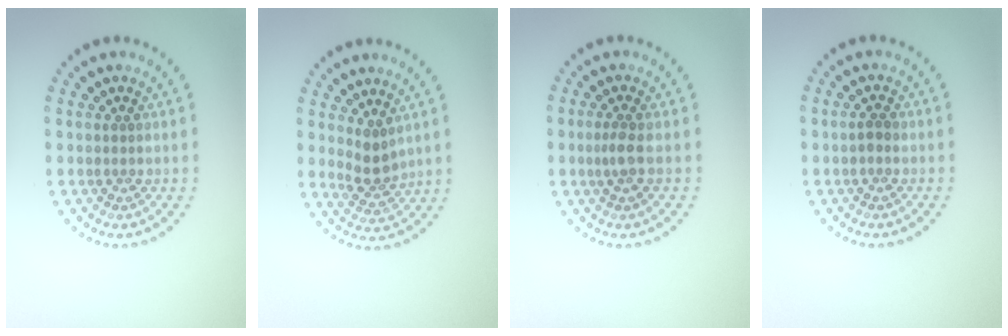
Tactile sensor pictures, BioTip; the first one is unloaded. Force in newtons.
{"total": 2.3, "press": 2.0, "slide": 1.1}
{"total": 1.5, "press": 1.1, "slide": 1.0}
{"total": 0.9, "press": 0.9, "slide": 0.2}